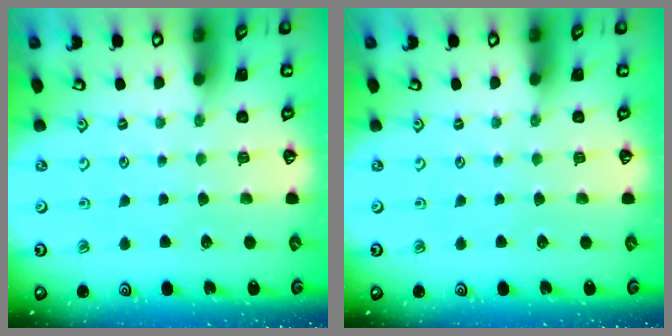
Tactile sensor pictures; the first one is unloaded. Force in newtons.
{"total": 0.0}